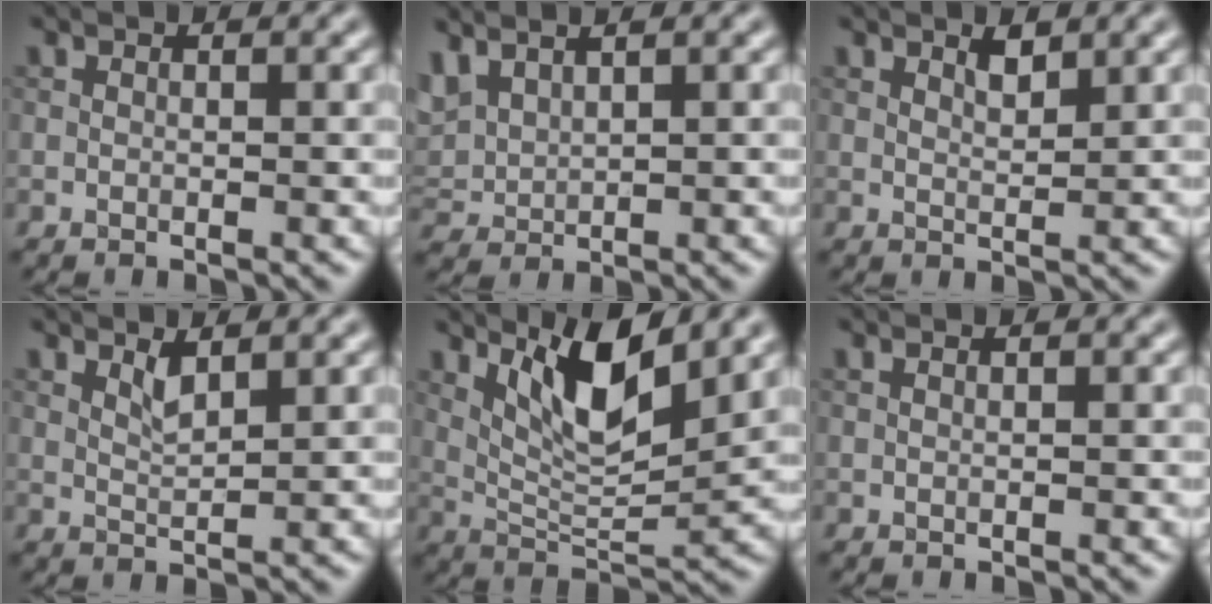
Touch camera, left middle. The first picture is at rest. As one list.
[{"total": 3.0, "force": [2.3, 1.2, 1.6], "torque": [-0.044, 0.010, 0.052]}, {"total": 1.4, "force": [1.1, 0.4, 0.8], "torque": [-0.017, -0.001, 0.019]}, {"total": 1.5, "force": [1.1, 0.3, 1.0], "torque": [-0.024, 0.000, 0.019]}, {"total": 6.6, "force": [3.4, 1.9, 5.4], "torque": [-0.102, -0.011, 0.064]}, {"total": 0.7, "force": [0.5, 0.2, 0.4], "torque": [-0.009, -0.001, 0.001]}]